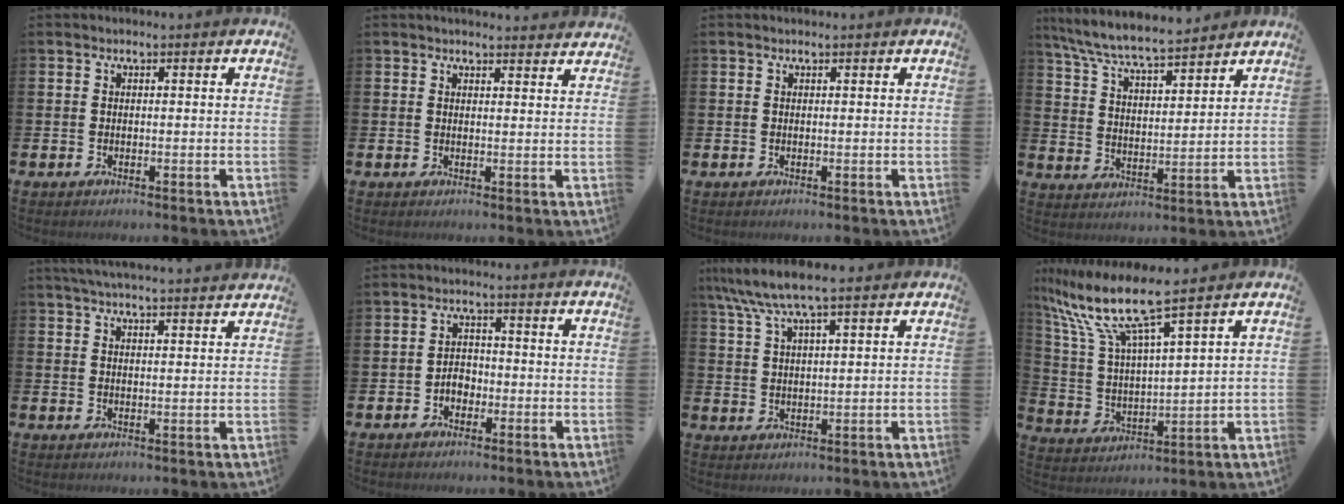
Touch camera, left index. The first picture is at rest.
{"total": 2.4, "force": [2.4, 0.2, -0.1], "torque": [0.005, -0.016, 0.042]}
{"total": 0.0}
{"total": 7.3, "force": [6.9, 0.5, 2.2], "torque": [-0.073, -0.044, 0.123]}
{"total": 4.3, "force": [4.2, -0.4, 0.9], "torque": [-0.026, -0.017, 0.076]}
{"total": 2.5, "force": [-1.2, 1.8, 1.1], "torque": [-0.020, 0.005, -0.029]}
{"total": 7.2, "force": [5.9, 0.9, 4.0], "torque": [-0.097, -0.013, 0.107]}
{"total": 9.3, "force": [7.9, 0.6, 4.9], "torque": [-0.135, -0.046, 0.130]}